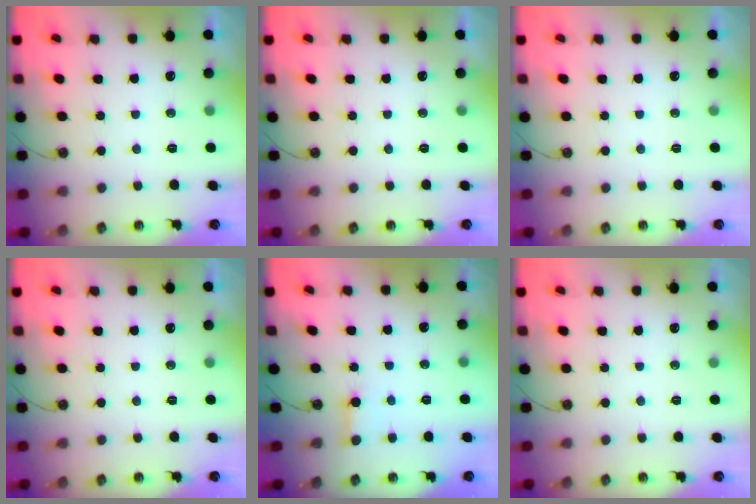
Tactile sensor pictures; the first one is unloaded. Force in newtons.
{"total": 0.0}
{"total": 0.0}
{"total": 0.0}
{"total": 2.5, "press": 2.5, "slide": 0.1}
{"total": 0.0}